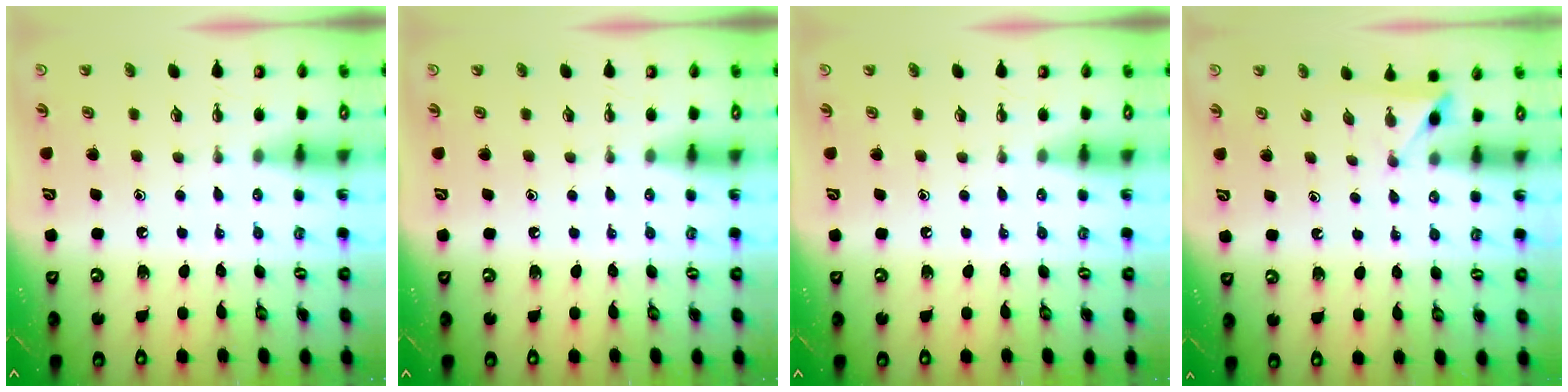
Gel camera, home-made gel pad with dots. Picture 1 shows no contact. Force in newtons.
{"total": 0.0}
{"total": 0.0}
{"total": 2.5, "press": 2.4, "slide": 0.3}